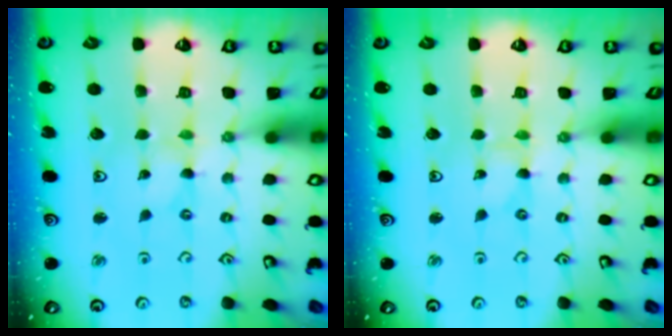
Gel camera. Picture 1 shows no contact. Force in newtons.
{"total": 0.0}